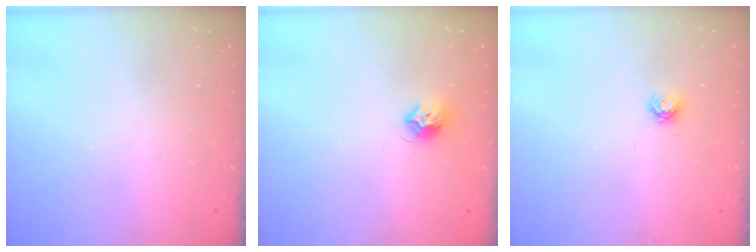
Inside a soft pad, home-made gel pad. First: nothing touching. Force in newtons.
{"total": 7.6, "press": 7.6, "slide": 0.2}
{"total": 4.0, "press": 4.0, "slide": 0.5}